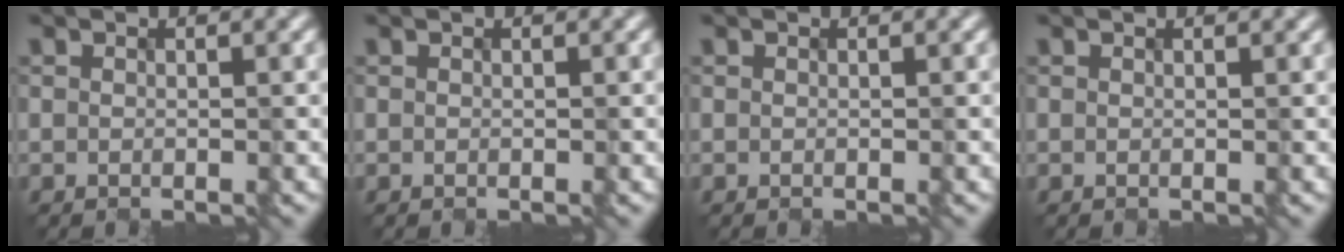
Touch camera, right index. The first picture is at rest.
{"total": 0.0}
{"total": 0.0}
{"total": 1.3, "force": [0.9, 0.7, 0.7], "torque": [0.007, 0.006, -0.008]}